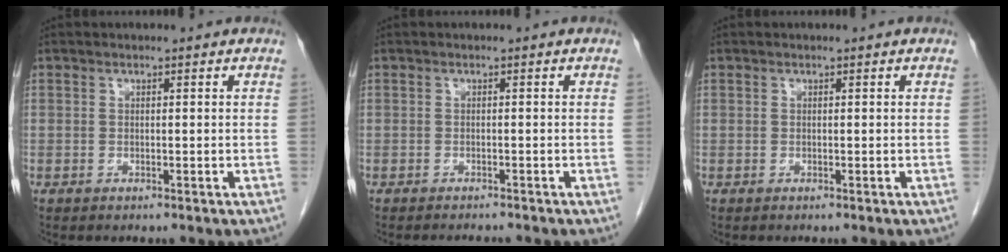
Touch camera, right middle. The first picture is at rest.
{"total": 3.2, "force": [-3.1, 0.3, 0.8], "torque": [-0.008, -0.006, -0.039]}
{"total": 0.0}